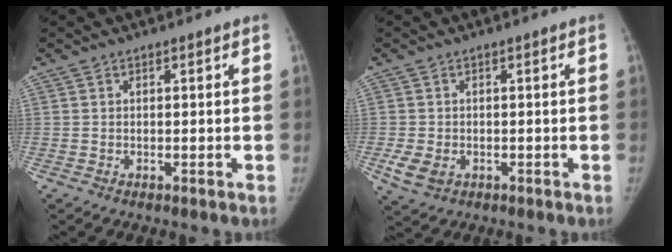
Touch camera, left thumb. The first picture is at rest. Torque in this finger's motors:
{"motor_torque": [-0.05, 0.08, 0.27, -0.27, 0.00]}